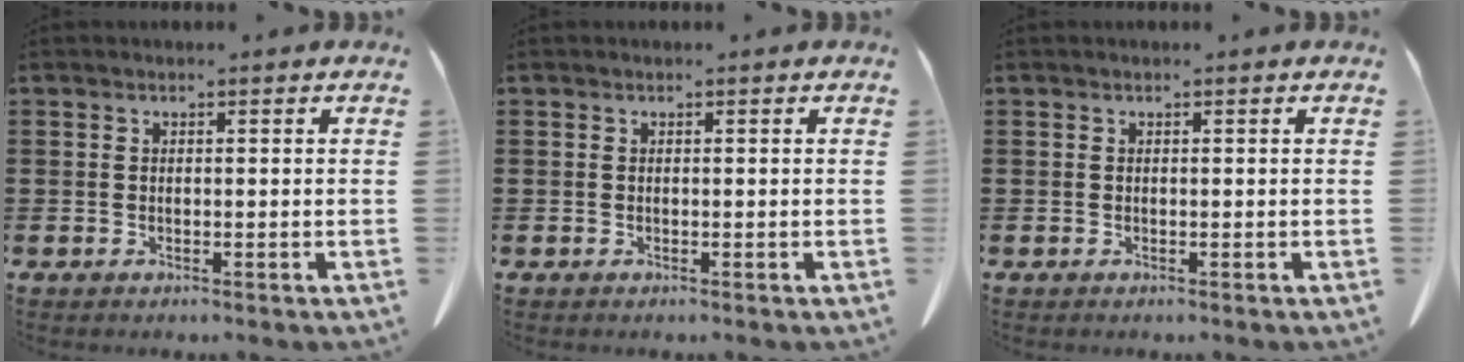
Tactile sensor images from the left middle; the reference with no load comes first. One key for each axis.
{"total": 0.0}
{"total": 0.0}